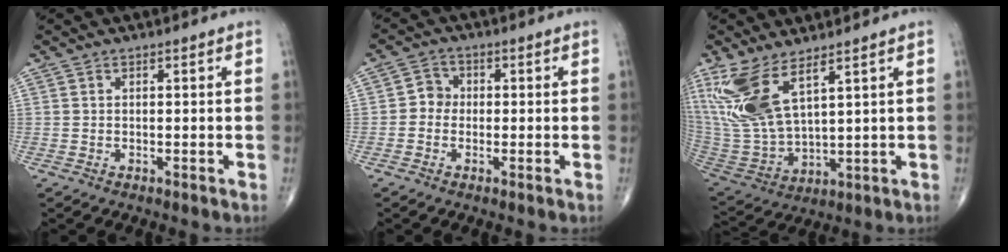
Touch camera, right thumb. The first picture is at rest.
{"total": 3.3, "force": [-0.5, 3.0, 1.3], "torque": [0.000, 0.010, -0.020]}
{"total": 14.5, "force": [7.8, 5.5, 10.8], "torque": [-0.234, -0.039, 0.179]}